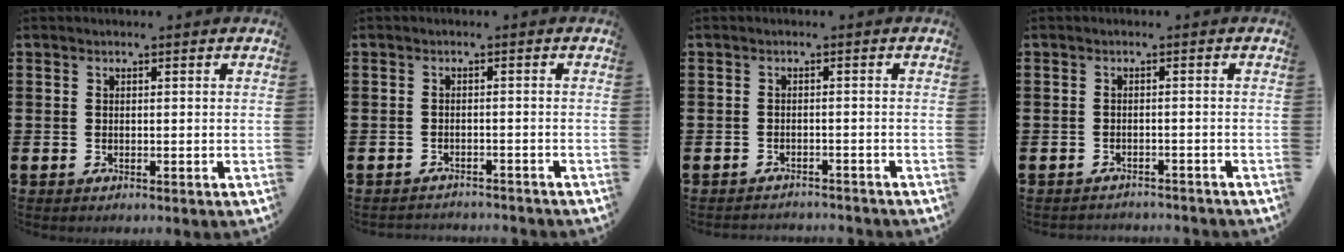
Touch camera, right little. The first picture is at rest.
{"total": 1.3, "force": [-1.3, 0.0, -0.1], "torque": [-0.003, 0.003, -0.027]}
{"total": 1.2, "force": [-1.2, 0.0, -0.1], "torque": [-0.002, 0.003, -0.026]}
{"total": 1.2, "force": [-1.1, 0.0, -0.1], "torque": [-0.002, 0.003, -0.024]}